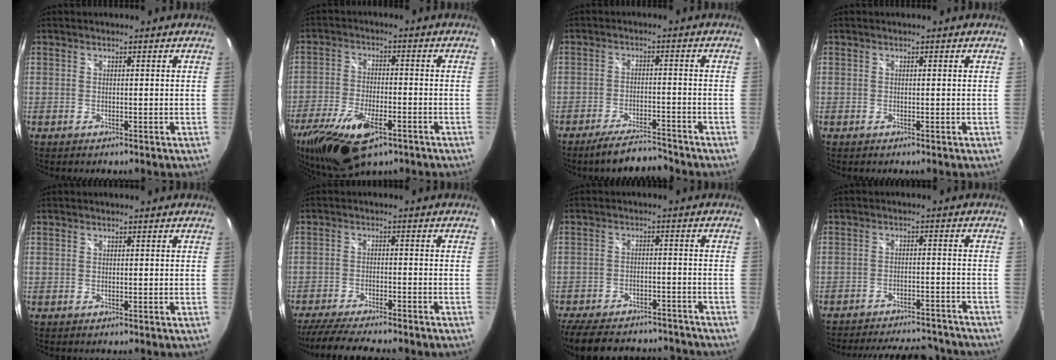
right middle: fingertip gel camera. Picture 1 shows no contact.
{"total": 18.3, "force": [-10.7, 8.1, 12.4], "torque": [-0.277, -0.047, -0.187]}
{"total": 7.2, "force": [-6.6, 0.7, 2.7], "torque": [-0.063, 0.001, -0.107]}
{"total": 0.0}
{"total": 0.0}
{"total": 12.8, "force": [-11.1, 1.7, 6.1], "torque": [-0.133, -0.026, -0.175]}
{"total": 21.3, "force": [-17.8, 8.1, 8.4], "torque": [-0.193, 0.008, -0.240]}
{"total": 21.4, "force": [-19.0, 6.1, 7.8], "torque": [-0.158, 0.016, -0.233]}